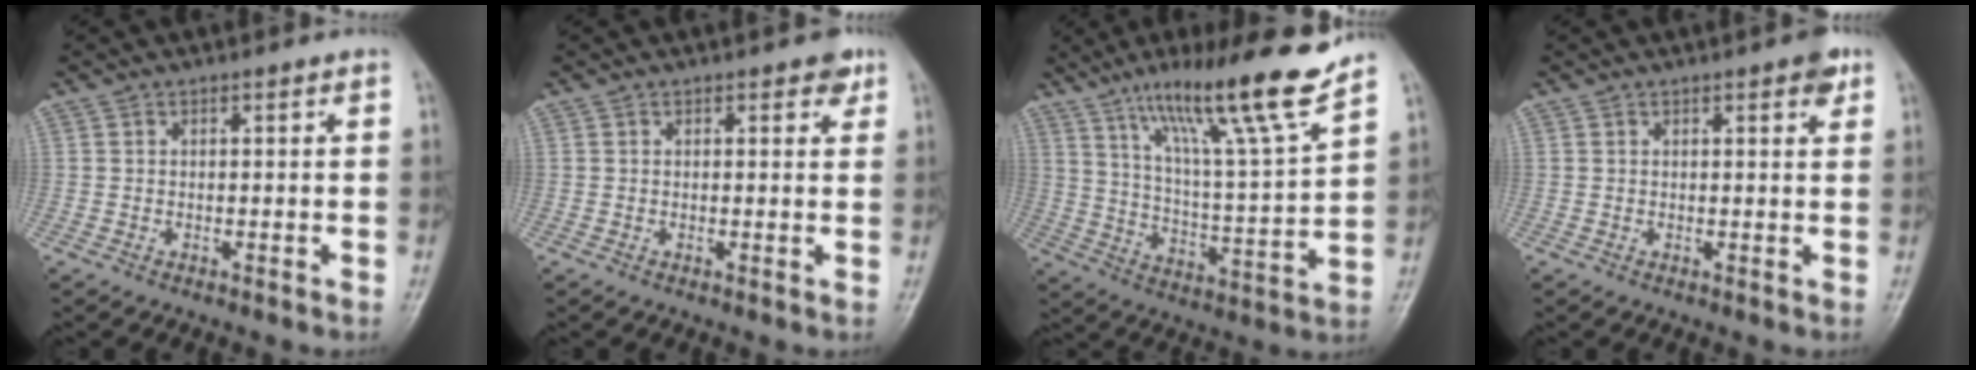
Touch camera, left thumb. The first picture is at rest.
{"total": 2.1, "force": [1.3, 1.1, 1.2], "torque": [-0.001, -0.004, 0.012]}
{"total": 19.1, "force": [13.4, 0.9, 13.6], "torque": [-0.203, -0.071, 0.221]}
{"total": 2.8, "force": [1.6, 0.9, 2.1], "torque": [-0.020, -0.004, 0.015]}